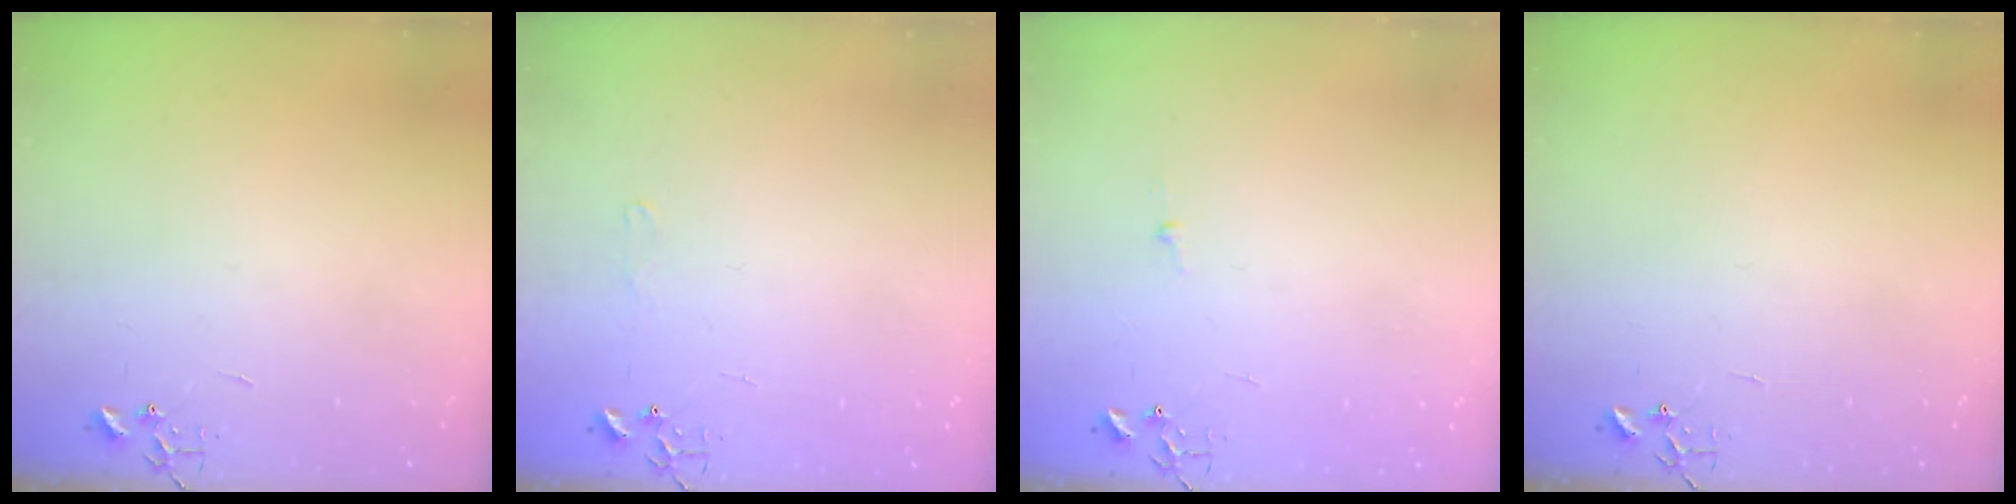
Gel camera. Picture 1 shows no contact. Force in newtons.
{"total": 6.4, "press": 6.4, "slide": 0.8}
{"total": 2.7, "press": 2.7, "slide": 0.3}
{"total": 0.0}